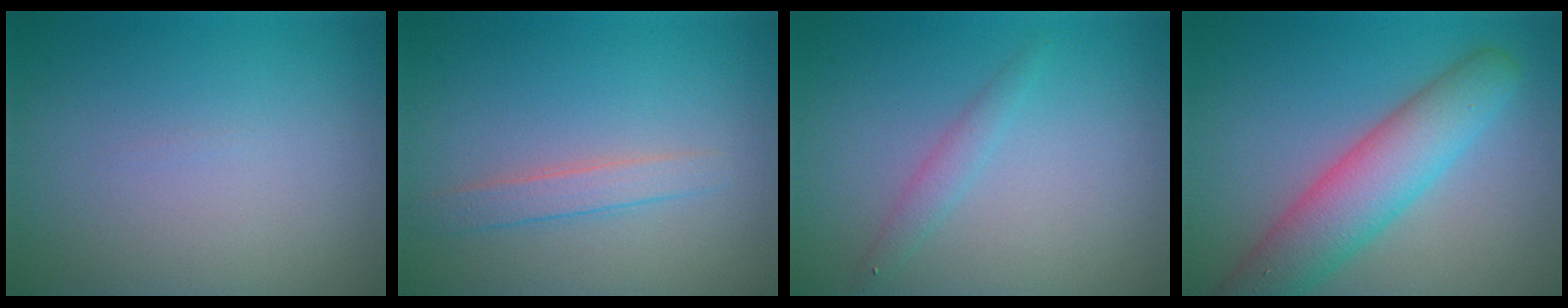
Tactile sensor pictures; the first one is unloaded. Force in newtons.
{"total": 1.7, "press": 1.7, "slide": 0.0}
{"total": 1.3, "press": 1.3, "slide": 0.0}
{"total": 6.2, "press": 6.2, "slide": 0.3}